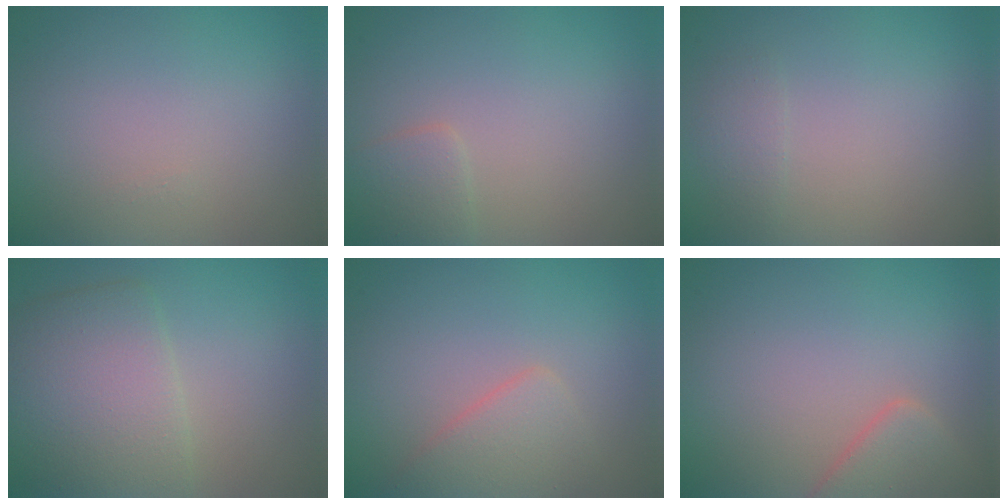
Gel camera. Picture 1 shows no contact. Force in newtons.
{"total": 1.4, "press": 1.4, "slide": 0.0}
{"total": 0.9, "press": 0.9, "slide": 0.0}
{"total": 6.2, "press": 6.2, "slide": 0.3}
{"total": 2.9, "press": 2.9, "slide": 0.2}
{"total": 3.4, "press": 3.3, "slide": 0.4}